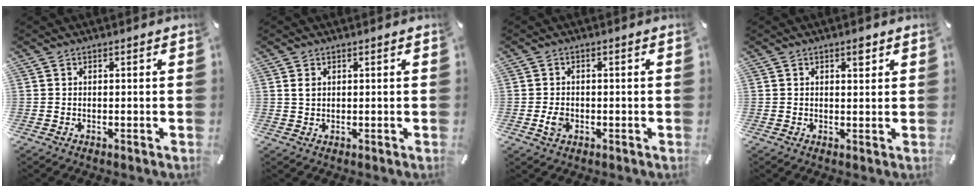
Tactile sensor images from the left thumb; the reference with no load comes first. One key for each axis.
{"total": 1.8, "fx": 0.7, "fy": 1.3, "fz": 1.0, "tx": -0.015, "ty": -0.001, "tz": 0.011}
{"total": 3.1, "fx": -0.7, "fy": 2.3, "fz": 2.0, "tx": -0.049, "ty": -0.002, "tz": -0.015}
{"total": 2.9, "fx": 1.5, "fy": 1.4, "fz": 2.0, "tx": -0.026, "ty": -0.002, "tz": 0.022}